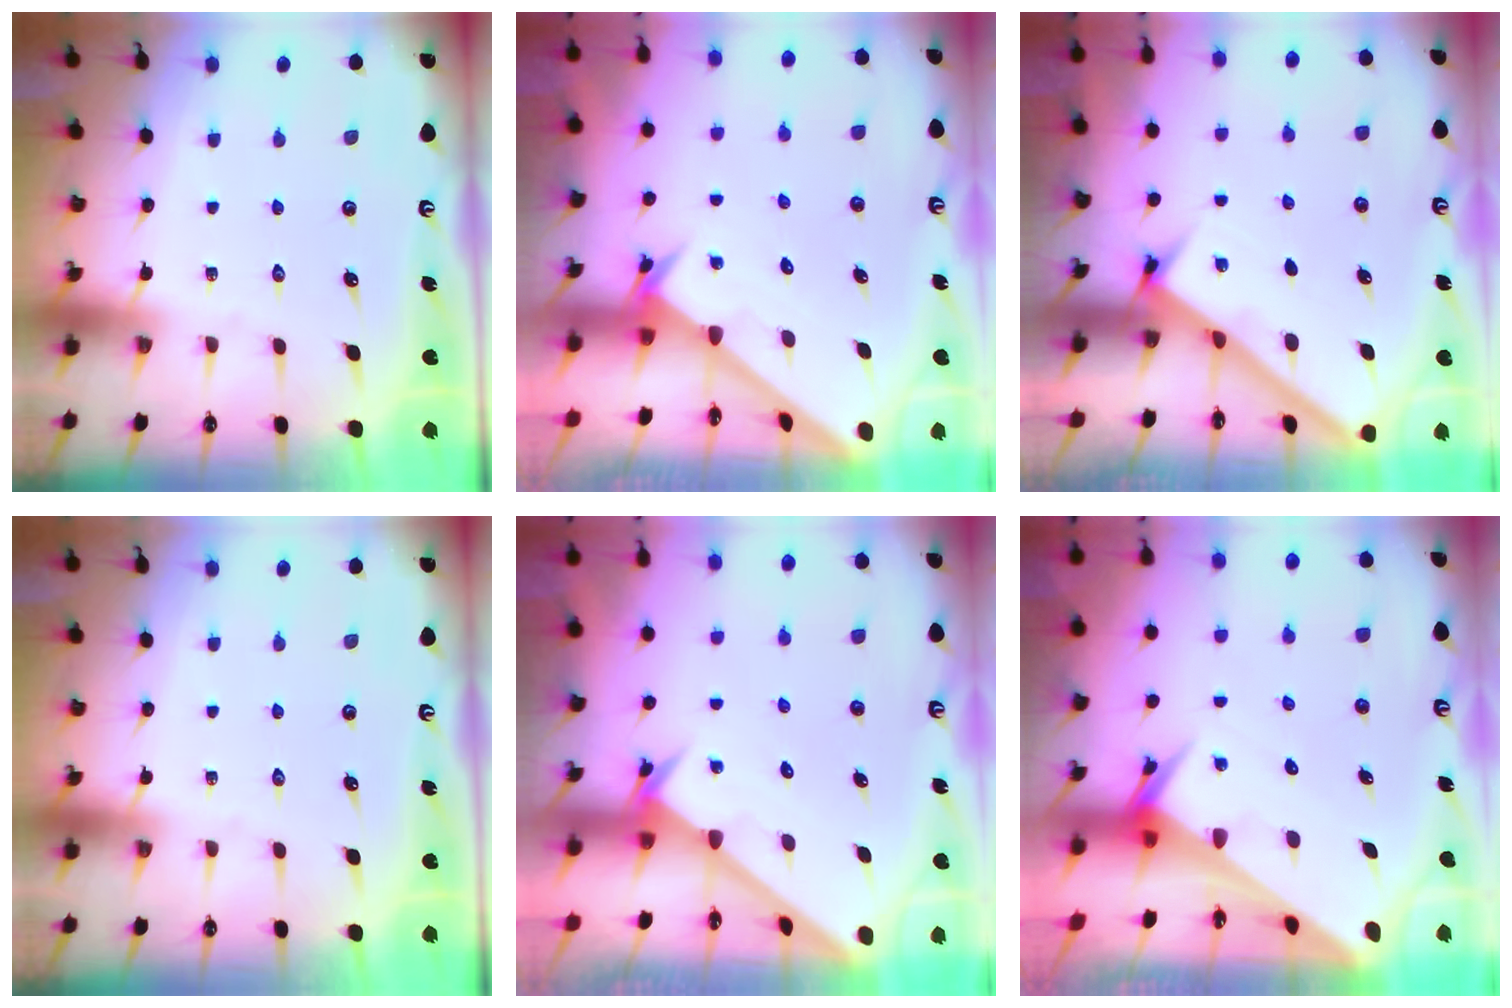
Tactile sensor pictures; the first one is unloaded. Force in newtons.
{"total": 2.6, "press": 2.6, "slide": 0.2}
{"total": 2.5, "press": 2.5, "slide": 0.3}
{"total": 0.0}
{"total": 2.5, "press": 2.5, "slide": 0.2}
{"total": 4.2, "press": 4.1, "slide": 0.3}